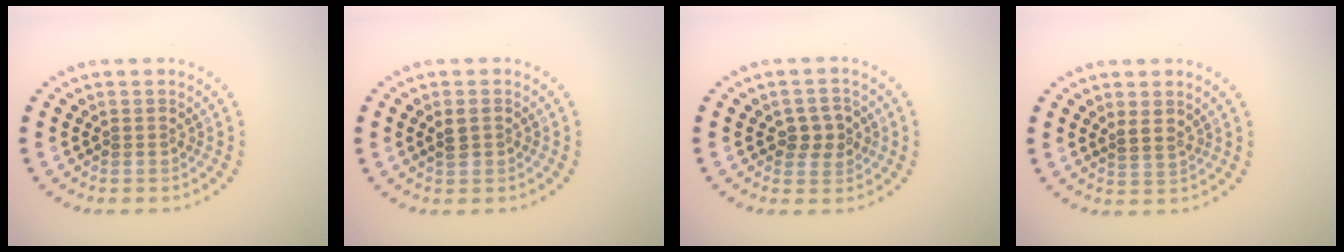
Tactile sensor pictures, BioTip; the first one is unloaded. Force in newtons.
{"total": 1.4, "press": 1.4, "slide": 0.1}
{"total": 2.3, "press": 2.3, "slide": 0.5}
{"total": 1.0, "press": 0.8, "slide": 0.6}